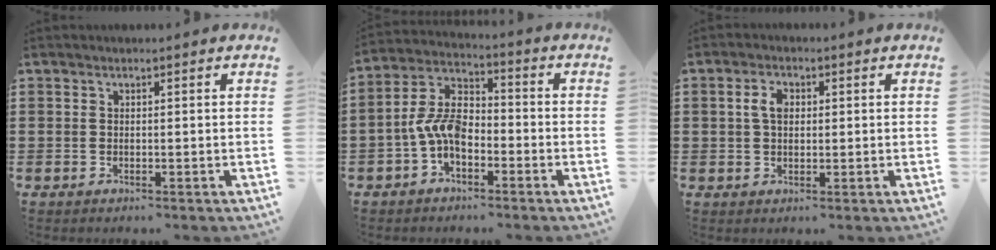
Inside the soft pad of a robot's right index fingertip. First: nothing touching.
{"total": 7.7, "force": [-2.7, 4.3, 5.8], "torque": [-0.145, 0.003, -0.058]}
{"total": 3.3, "force": [0.6, 2.1, 2.6], "torque": [-0.056, 0.013, 0.008]}